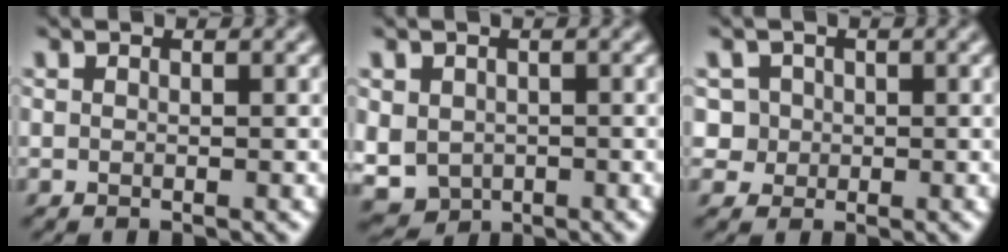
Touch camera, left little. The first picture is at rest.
{"total": 4.9, "force": [-0.4, 4.4, 2.3], "torque": [-0.058, -0.005, -0.006]}
{"total": 4.1, "force": [0.8, 3.8, 1.3], "torque": [-0.013, 0.028, 0.004]}